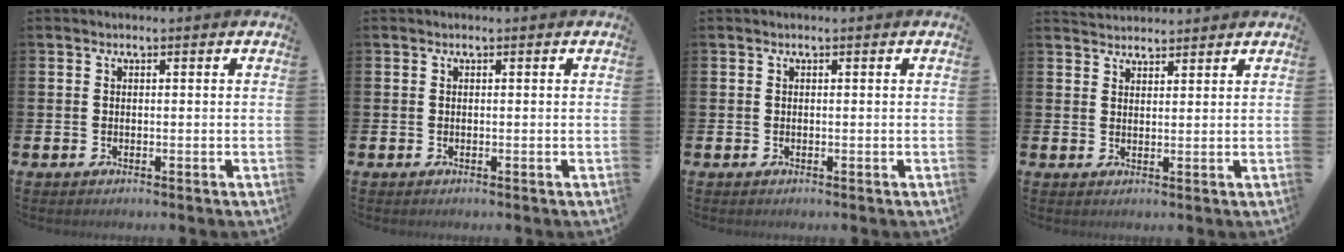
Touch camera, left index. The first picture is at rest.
{"total": 0.0}
{"total": 0.0}
{"total": 2.7, "force": [2.6, 0.6, -0.2], "torque": [0.012, -0.015, 0.046]}